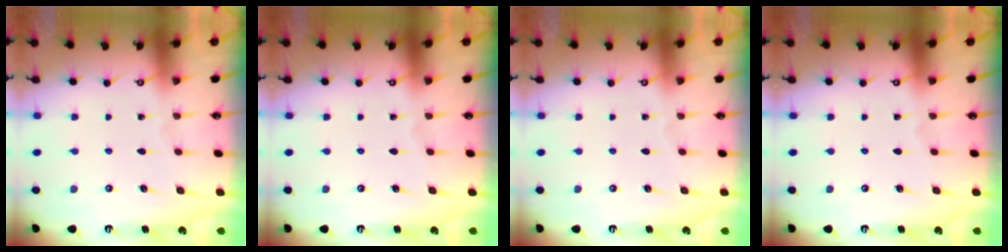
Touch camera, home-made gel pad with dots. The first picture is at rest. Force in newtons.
{"total": 0.0}
{"total": 0.0}
{"total": 0.0}